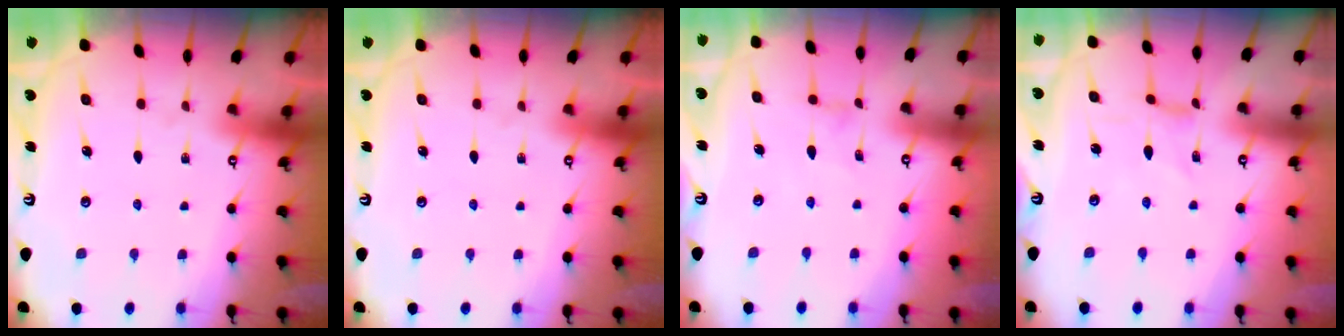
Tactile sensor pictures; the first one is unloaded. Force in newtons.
{"total": 0.0}
{"total": 0.0}
{"total": 0.0}